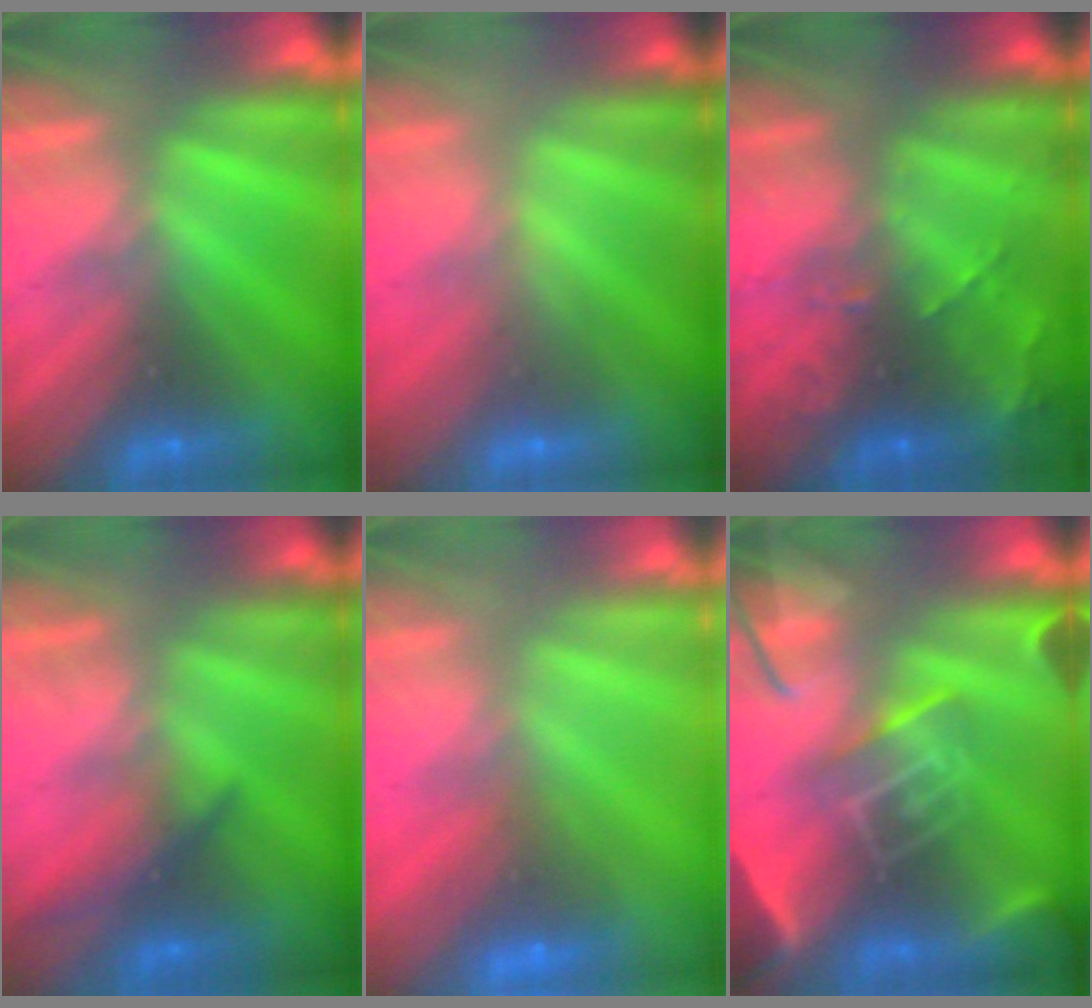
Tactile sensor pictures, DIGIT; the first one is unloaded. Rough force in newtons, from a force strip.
{"total": 2.2}
{"total": 10.8}
{"total": 1.9}
{"total": 5.6}
{"total": 7.6}